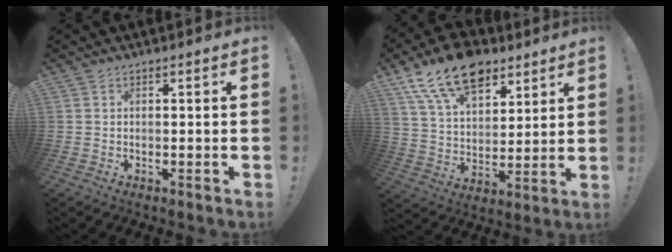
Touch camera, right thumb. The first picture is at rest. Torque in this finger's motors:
{"motor_torque": [1.44, 2.79, 0.42, 0.09, 0.11]}